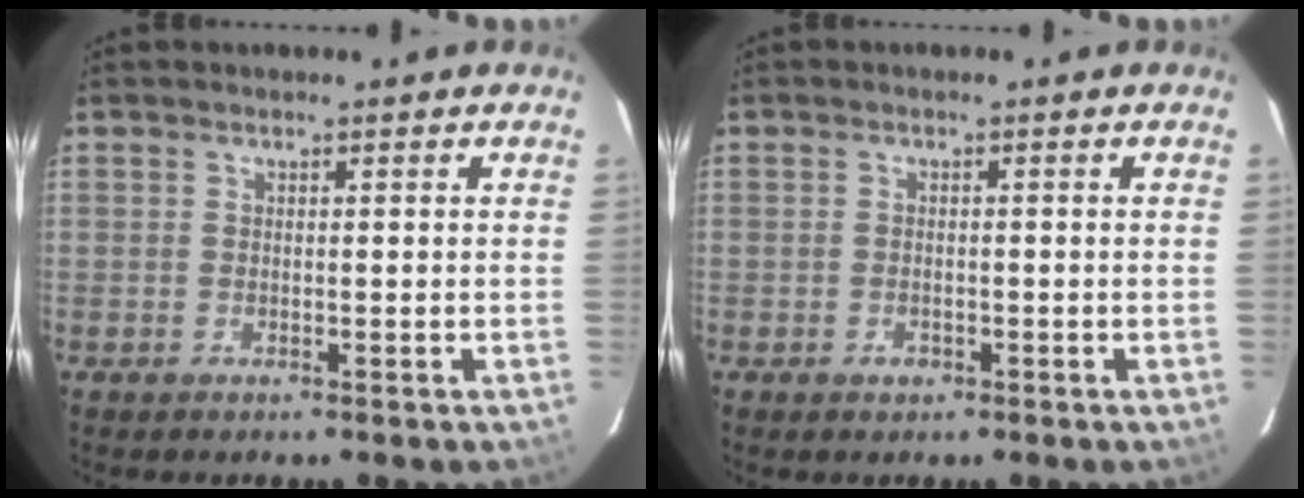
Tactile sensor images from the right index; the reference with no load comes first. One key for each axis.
{"total": 1.4, "fx": -0.7, "fy": 1.1, "fz": 0.6, "tx": -0.010, "ty": 0.000, "tz": -0.009}